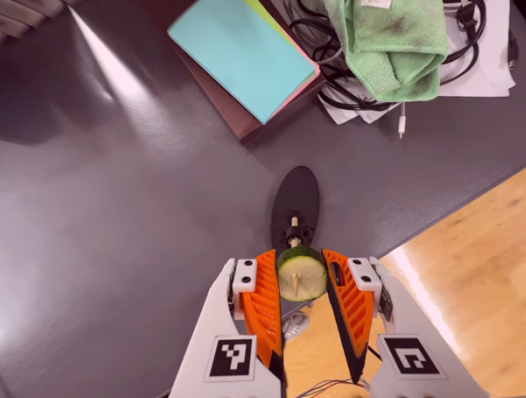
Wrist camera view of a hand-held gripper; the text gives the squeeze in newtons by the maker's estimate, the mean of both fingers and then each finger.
{"total": 9.3, "left": 9.0, "right": 9.6}